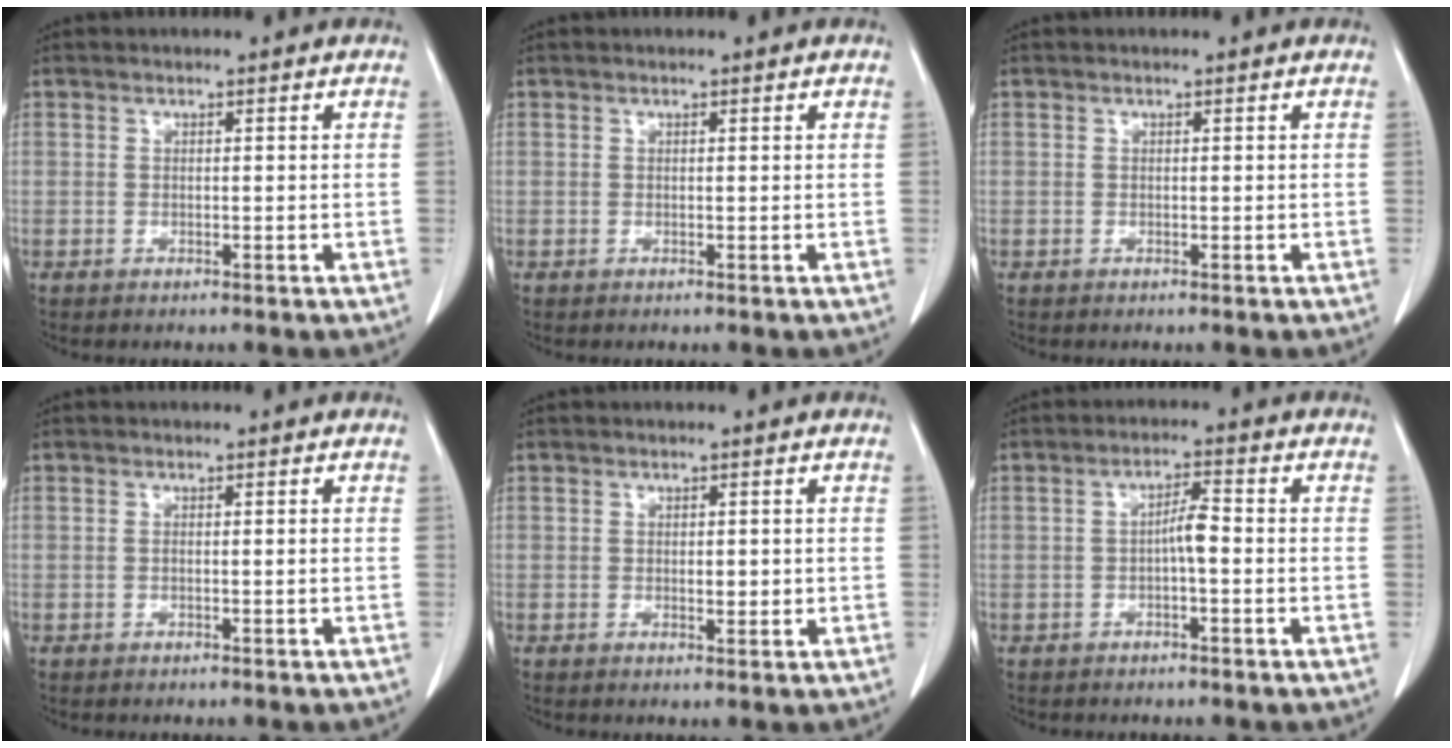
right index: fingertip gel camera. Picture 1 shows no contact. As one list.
[{"total": 0.0}, {"total": 0.0}, {"total": 0.7, "force": [-0.1, -0.1, 0.6], "torque": [-0.012, -0.001, 0.000]}, {"total": 1.7, "force": [0.0, 0.9, 1.5], "torque": [-0.019, -0.002, 0.003]}, {"total": 3.2, "force": [-0.5, 0.6, 3.1], "torque": [-0.052, 0.009, -0.009]}]